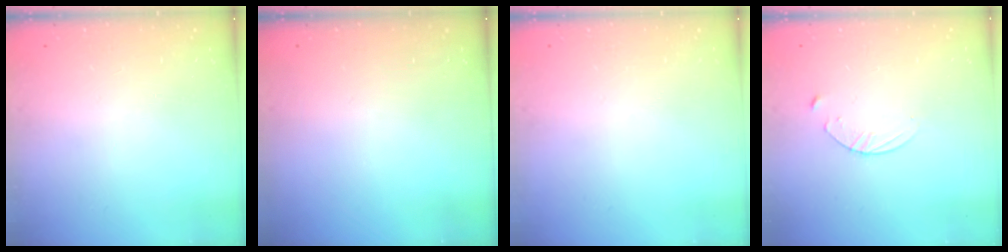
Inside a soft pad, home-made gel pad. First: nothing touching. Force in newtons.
{"total": 0.0}
{"total": 0.0}
{"total": 3.1, "press": 3.1, "slide": 0.3}